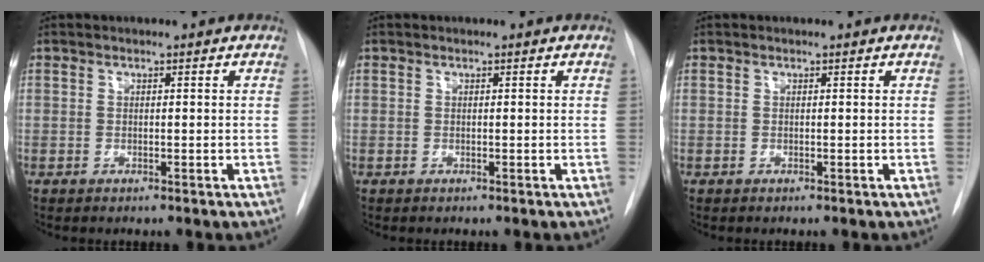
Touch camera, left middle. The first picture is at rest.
{"total": 0.0}
{"total": 0.0}